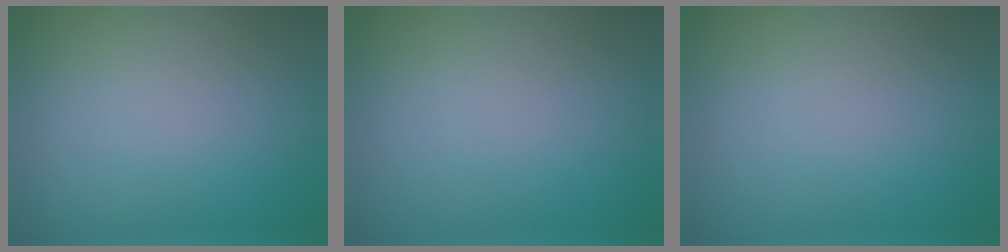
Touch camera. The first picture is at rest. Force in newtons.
{"total": 0.0}
{"total": 0.0}